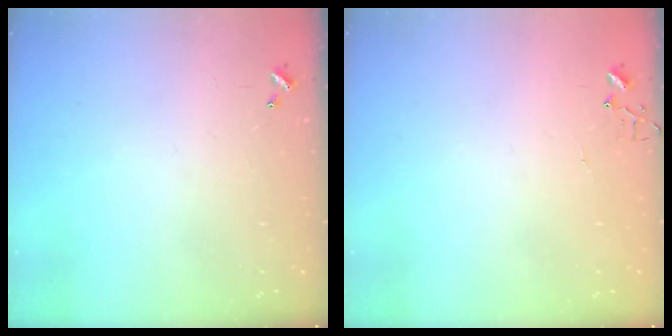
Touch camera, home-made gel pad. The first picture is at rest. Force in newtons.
{"total": 3.6, "press": 3.6, "slide": 0.4}